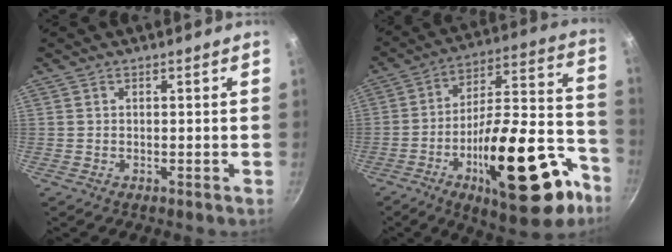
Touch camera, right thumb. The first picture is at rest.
{"total": 28.2, "force": [-12.5, 11.0, 22.8], "torque": [-0.297, 0.073, -0.186]}